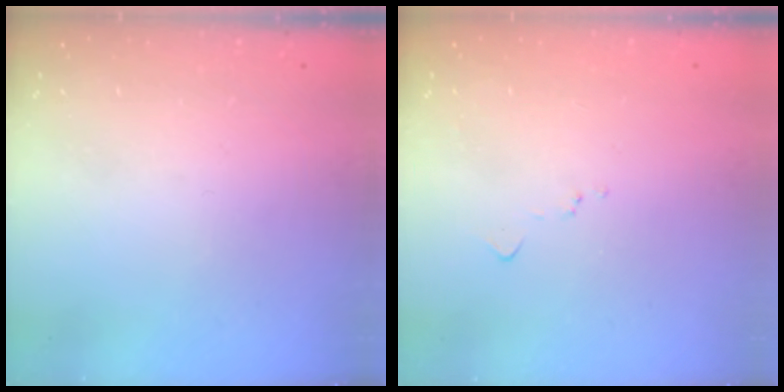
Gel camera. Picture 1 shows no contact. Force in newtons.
{"total": 6.8, "press": 6.8, "slide": 0.7}